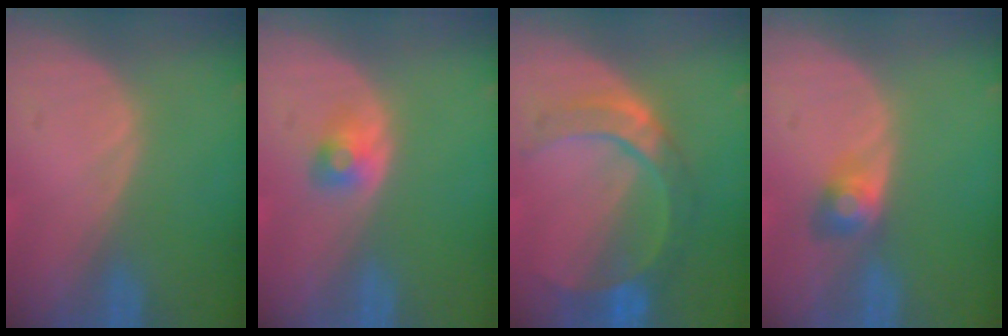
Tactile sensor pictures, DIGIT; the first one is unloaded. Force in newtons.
{"total": 2.5, "press": 2.3, "slide": 0.9}
{"total": 7.3, "press": 7.3, "slide": 0.2}
{"total": 2.9, "press": 2.8, "slide": 0.1}